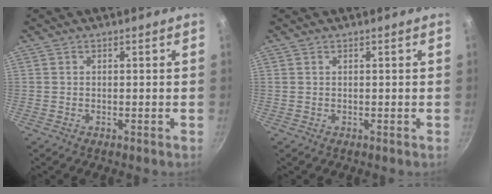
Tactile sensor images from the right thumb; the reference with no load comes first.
{"total": 0.0}